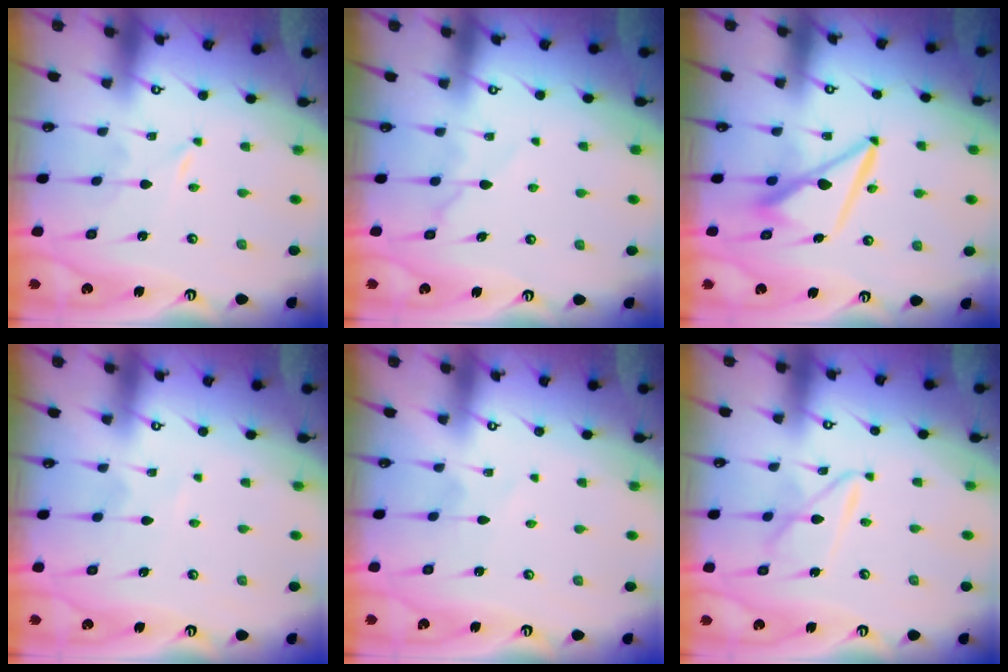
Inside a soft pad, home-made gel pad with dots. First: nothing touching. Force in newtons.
{"total": 6.1, "press": 6.0, "slide": 0.6}
{"total": 9.4, "press": 9.3, "slide": 1.5}
{"total": 1.4, "press": 1.3, "slide": 0.1}
{"total": 2.5, "press": 2.5, "slide": 0.2}
{"total": 8.2, "press": 8.2, "slide": 0.6}